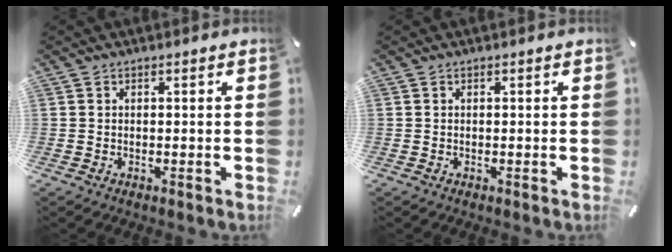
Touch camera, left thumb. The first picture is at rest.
{"total": 0.0}